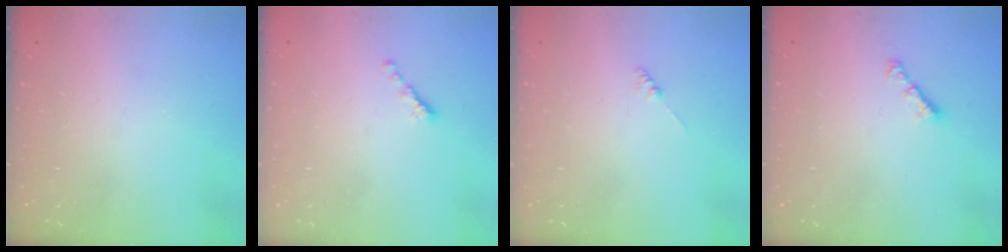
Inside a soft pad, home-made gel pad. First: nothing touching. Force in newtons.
{"total": 0.0}
{"total": 0.0}
{"total": 2.8, "press": 2.8, "slide": 0.7}